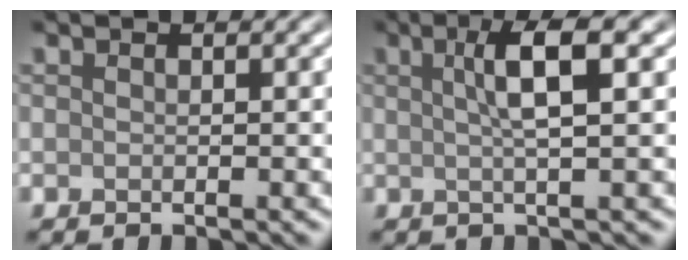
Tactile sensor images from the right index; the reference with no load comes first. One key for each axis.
{"total": 4.5, "fx": 1.2, "fy": 0.8, "fz": 4.3, "tx": -0.065, "ty": 0.009, "tz": 0.016}